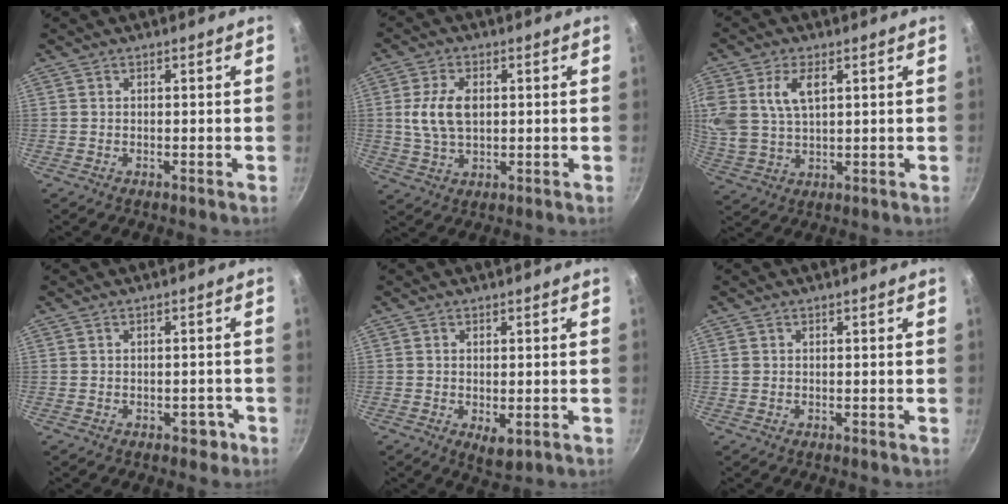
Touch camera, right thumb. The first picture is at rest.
{"total": 8.3, "force": [1.0, 5.0, 6.5], "torque": [-0.127, 0.000, 0.025]}
{"total": 11.2, "force": [3.6, 6.4, 8.5], "torque": [-0.187, -0.001, 0.079]}
{"total": 2.2, "force": [-1.3, 1.5, 1.0], "torque": [0.002, 0.010, -0.014]}
{"total": 3.4, "force": [-0.9, 1.6, 2.8], "torque": [-0.040, -0.009, -0.006]}
{"total": 0.8, "force": [0.1, 0.7, 0.4], "torque": [-0.005, 0.001, 0.004]}